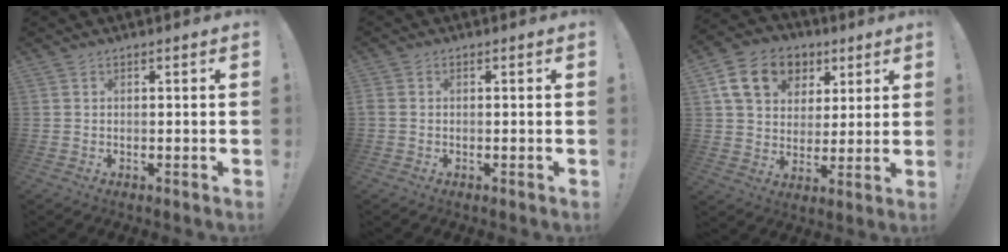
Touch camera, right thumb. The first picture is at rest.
{"total": 0.8, "force": [-0.2, 0.5, 0.6], "torque": [-0.014, 0.003, -0.002]}
{"total": 16.2, "force": [6.8, 12.3, 8.1], "torque": [-0.117, -0.021, 0.135]}